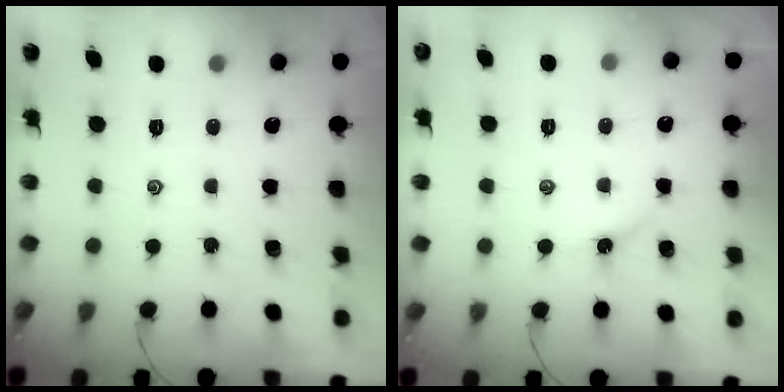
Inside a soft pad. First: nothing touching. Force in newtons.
{"total": 1.9, "press": 1.9, "slide": 0.3}